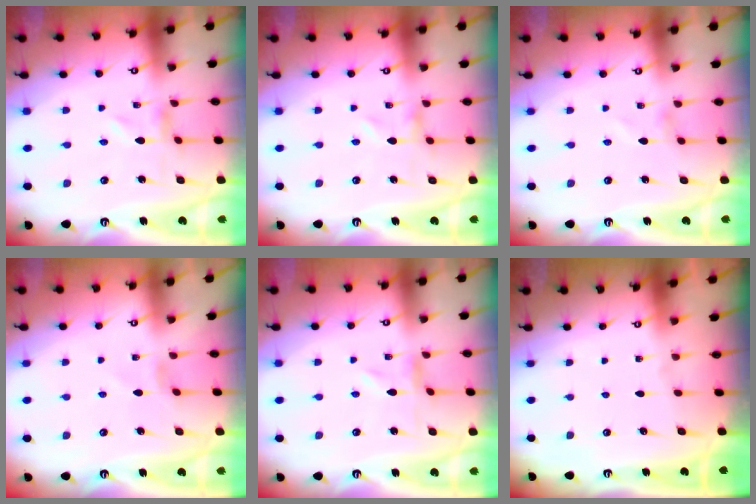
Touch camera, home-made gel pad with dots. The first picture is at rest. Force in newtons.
{"total": 0.0}
{"total": 0.8, "press": 0.8, "slide": 0.1}
{"total": 1.2, "press": 1.2, "slide": 0.3}
{"total": 0.0}
{"total": 0.0}